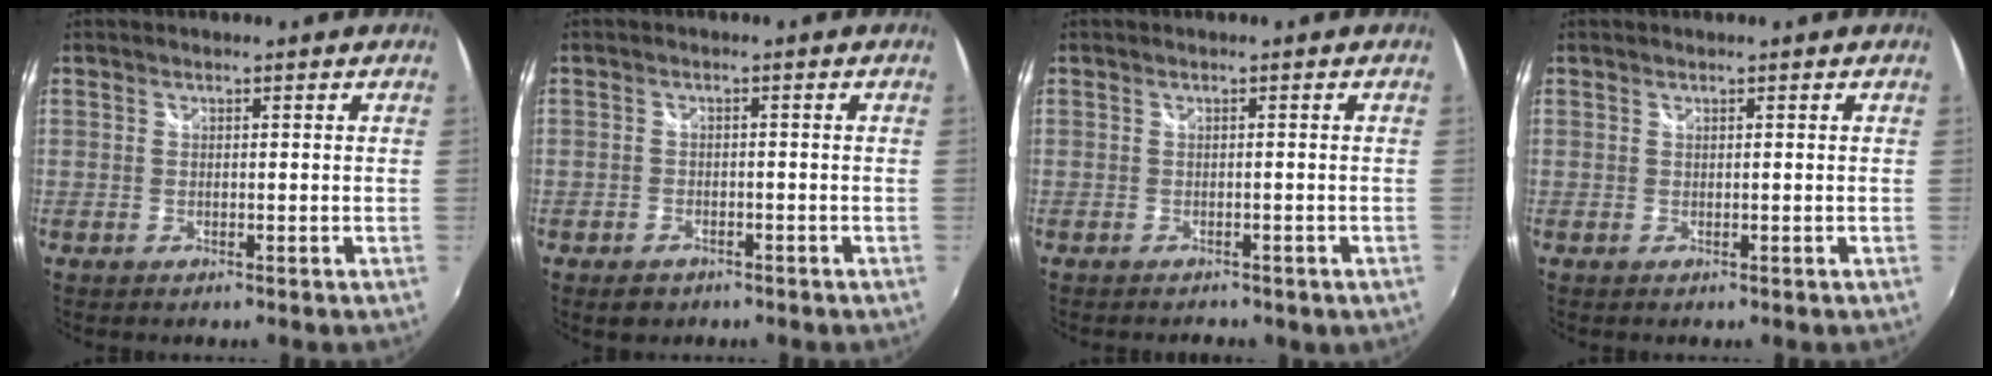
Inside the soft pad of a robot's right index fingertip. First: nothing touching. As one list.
[{"total": 3.3, "force": [-2.2, 2.3, 0.9], "torque": [-0.028, -0.003, -0.032]}, {"total": 4.0, "force": [-3.2, 1.8, 1.6], "torque": [-0.032, -0.016, -0.035]}, {"total": 0.0}]